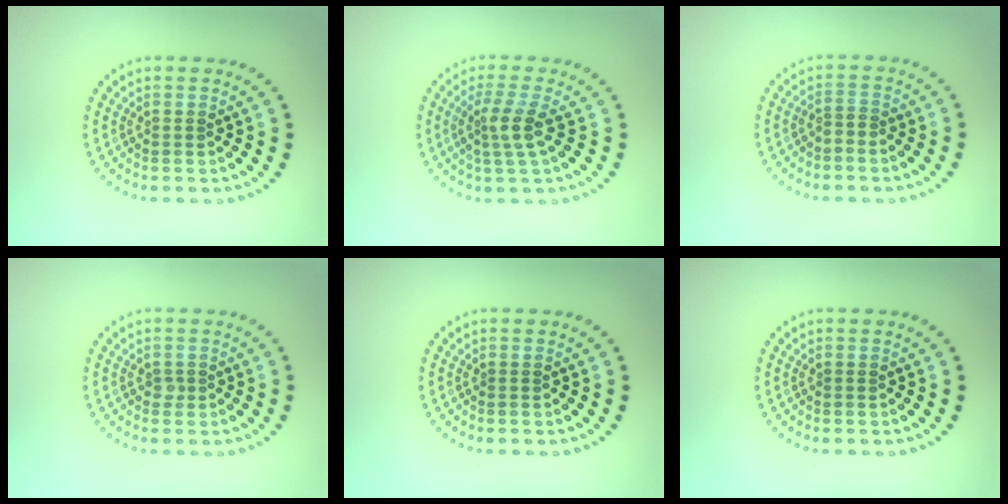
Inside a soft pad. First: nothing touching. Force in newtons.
{"total": 2.6, "press": 2.1, "slide": 1.5}
{"total": 0.7, "press": 0.3, "slide": 0.6}
{"total": 0.6, "press": 0.5, "slide": 0.3}
{"total": 0.0}
{"total": 0.0}